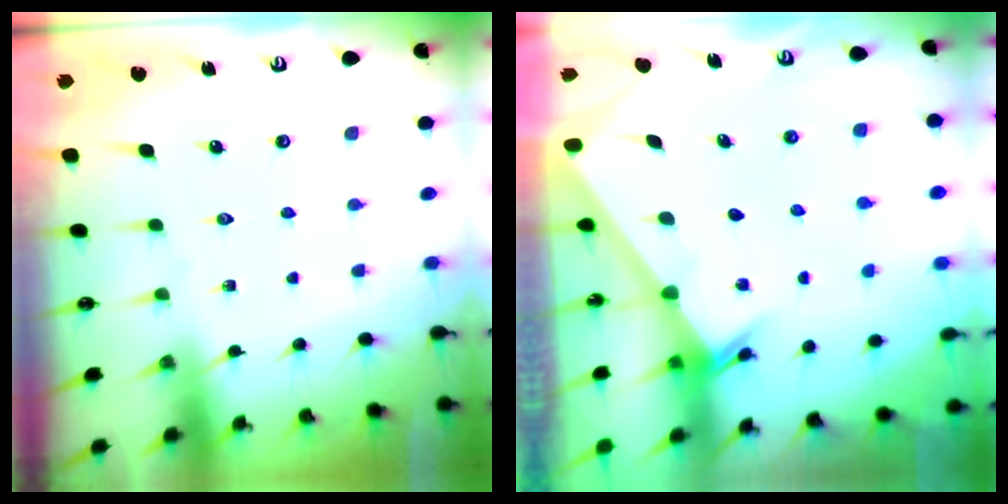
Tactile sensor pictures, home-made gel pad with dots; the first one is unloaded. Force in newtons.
{"total": 2.4, "press": 2.4, "slide": 0.2}